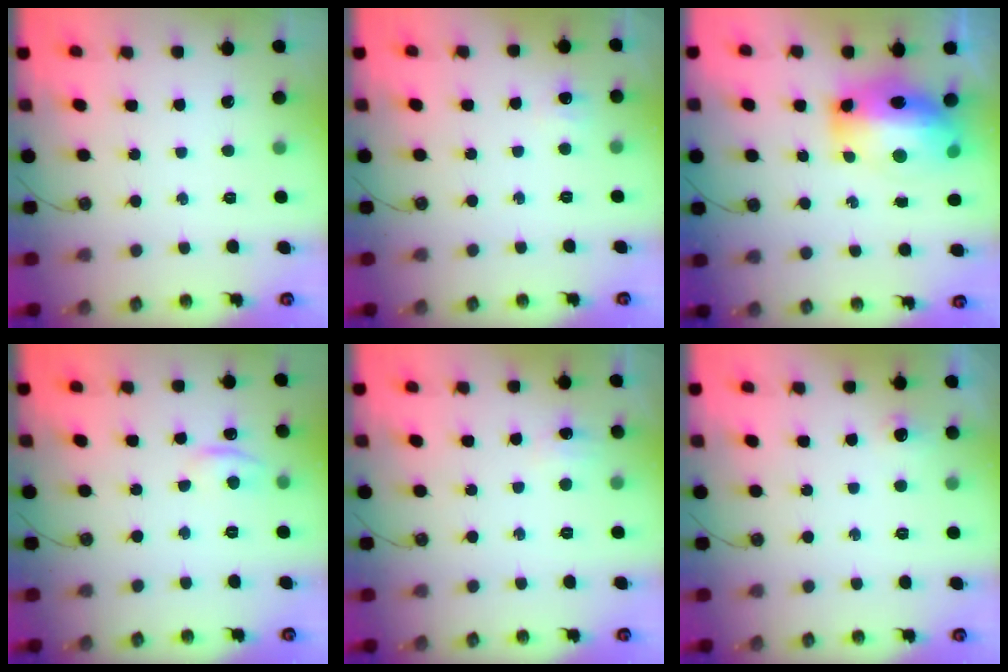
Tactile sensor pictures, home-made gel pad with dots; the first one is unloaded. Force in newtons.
{"total": 4.7, "press": 4.7, "slide": 0.3}
{"total": 17.2, "press": 17.2, "slide": 1.6}
{"total": 3.5, "press": 3.4, "slide": 0.5}
{"total": 5.0, "press": 5.0, "slide": 0.6}
{"total": 4.8, "press": 4.7, "slide": 1.0}